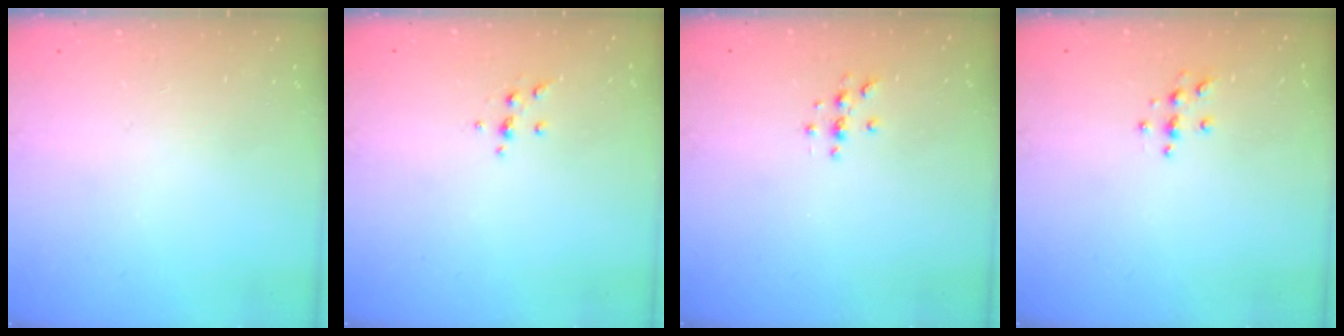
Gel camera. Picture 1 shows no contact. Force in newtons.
{"total": 3.8, "press": 3.6, "slide": 1.2}
{"total": 3.0, "press": 3.0, "slide": 0.4}
{"total": 4.6, "press": 4.5, "slide": 0.6}